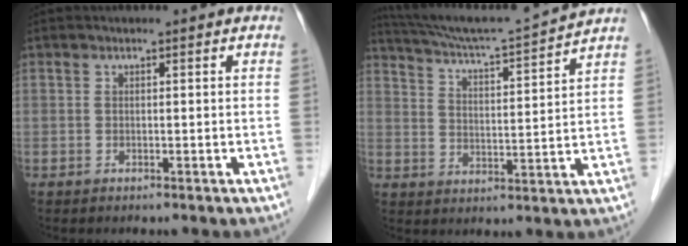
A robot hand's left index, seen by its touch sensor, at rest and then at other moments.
{"total": 14.0, "force": [13.1, -2.3, 4.2], "torque": [-0.087, -0.021, 0.204]}